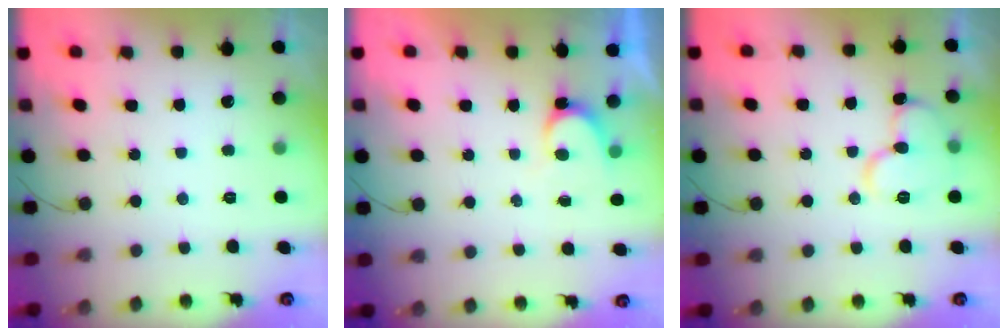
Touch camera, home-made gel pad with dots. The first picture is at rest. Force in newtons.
{"total": 4.9, "press": 4.9, "slide": 0.3}
{"total": 10.3, "press": 10.2, "slide": 1.3}